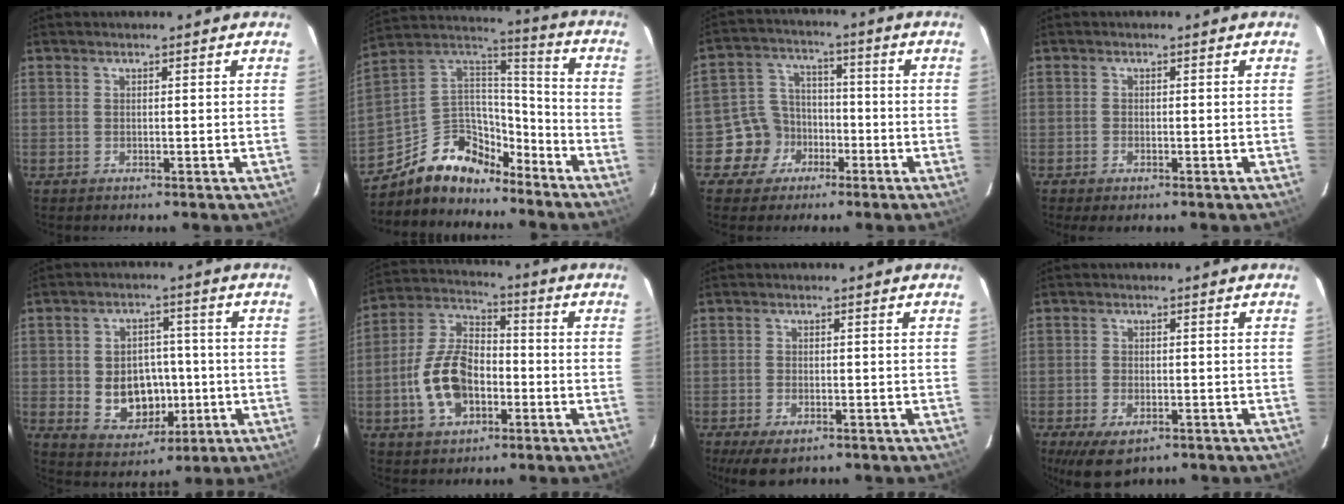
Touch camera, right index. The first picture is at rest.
{"total": 16.0, "force": [-12.0, 8.5, 6.2], "torque": [-0.136, 0.046, -0.208]}
{"total": 8.2, "force": [-4.0, 7.0, 1.3], "torque": [-0.048, 0.034, -0.066]}
{"total": 1.3, "force": [-1.0, 0.6, 0.6], "torque": [-0.016, -0.003, -0.020]}
{"total": 10.5, "force": [-1.7, 8.3, 6.2], "torque": [-0.135, 0.006, -0.006]}
{"total": 13.2, "force": [-3.8, 8.2, 9.6], "torque": [-0.200, 0.021, -0.064]}
{"total": 5.7, "force": [-3.5, 2.7, 3.5], "torque": [-0.081, -0.021, -0.059]}
{"total": 7.1, "force": [-4.1, 3.7, 4.5], "torque": [-0.100, -0.025, -0.066]}